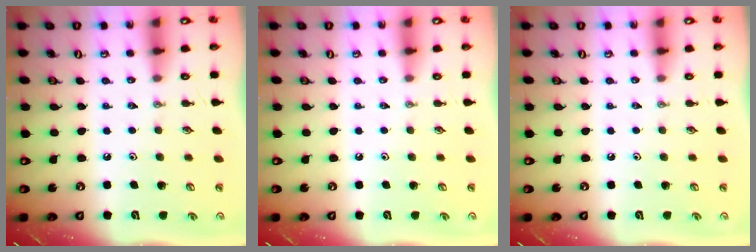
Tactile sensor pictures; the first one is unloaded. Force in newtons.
{"total": 0.0}
{"total": 0.0}